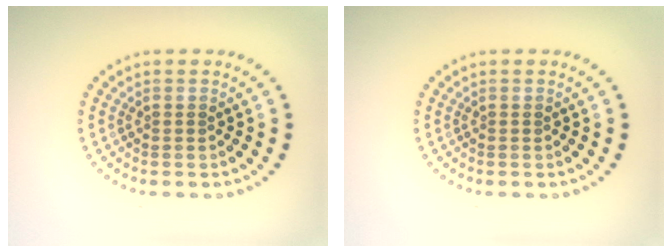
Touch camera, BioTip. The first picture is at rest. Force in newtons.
{"total": 0.0}